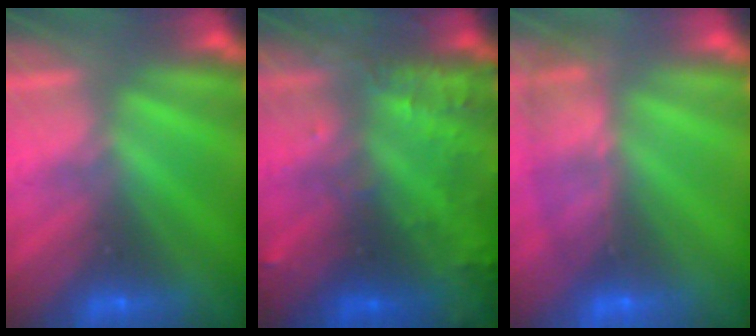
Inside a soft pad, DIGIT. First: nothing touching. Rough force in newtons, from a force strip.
{"total": 8.5}
{"total": 8.6}